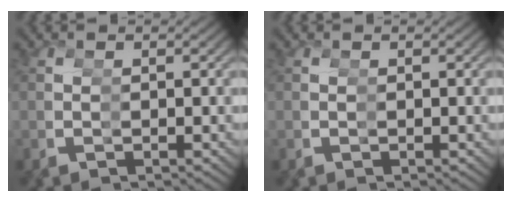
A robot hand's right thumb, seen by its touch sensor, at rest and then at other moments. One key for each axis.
{"total": 0.0}